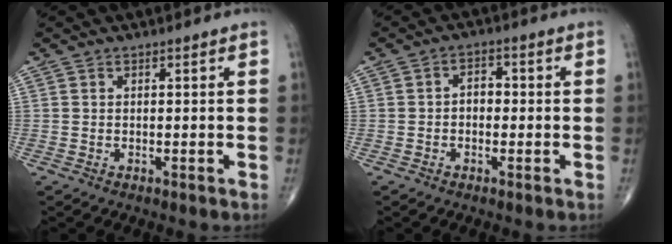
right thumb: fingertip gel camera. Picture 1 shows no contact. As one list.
[{"total": 3.3, "force": [-0.3, 2.3, 2.3], "torque": [-0.024, 0.015, -0.011]}]